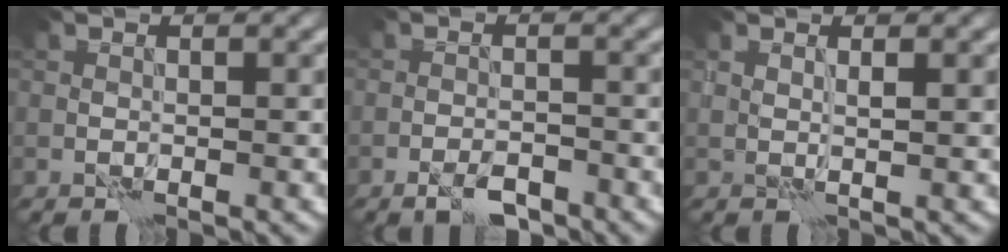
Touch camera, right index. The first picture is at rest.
{"total": 2.3, "force": [-1.7, 0.8, 1.4], "torque": [-0.022, 0.000, -0.033]}
{"total": 1.2, "force": [0.8, 0.0, 0.9], "torque": [-0.015, -0.006, 0.018]}